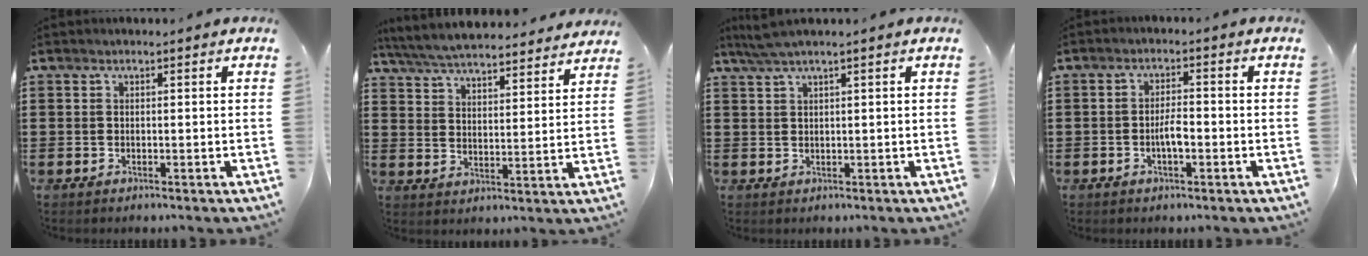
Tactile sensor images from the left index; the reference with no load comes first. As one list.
[{"total": 5.9, "force": [5.8, 0.1, 1.2], "torque": [-0.051, -0.033, 0.101]}, {"total": 2.1, "force": [1.2, -0.2, 1.7], "torque": [-0.033, -0.001, 0.022]}, {"total": 3.1, "force": [-1.0, 1.0, 2.8], "torque": [-0.060, 0.004, -0.022]}]